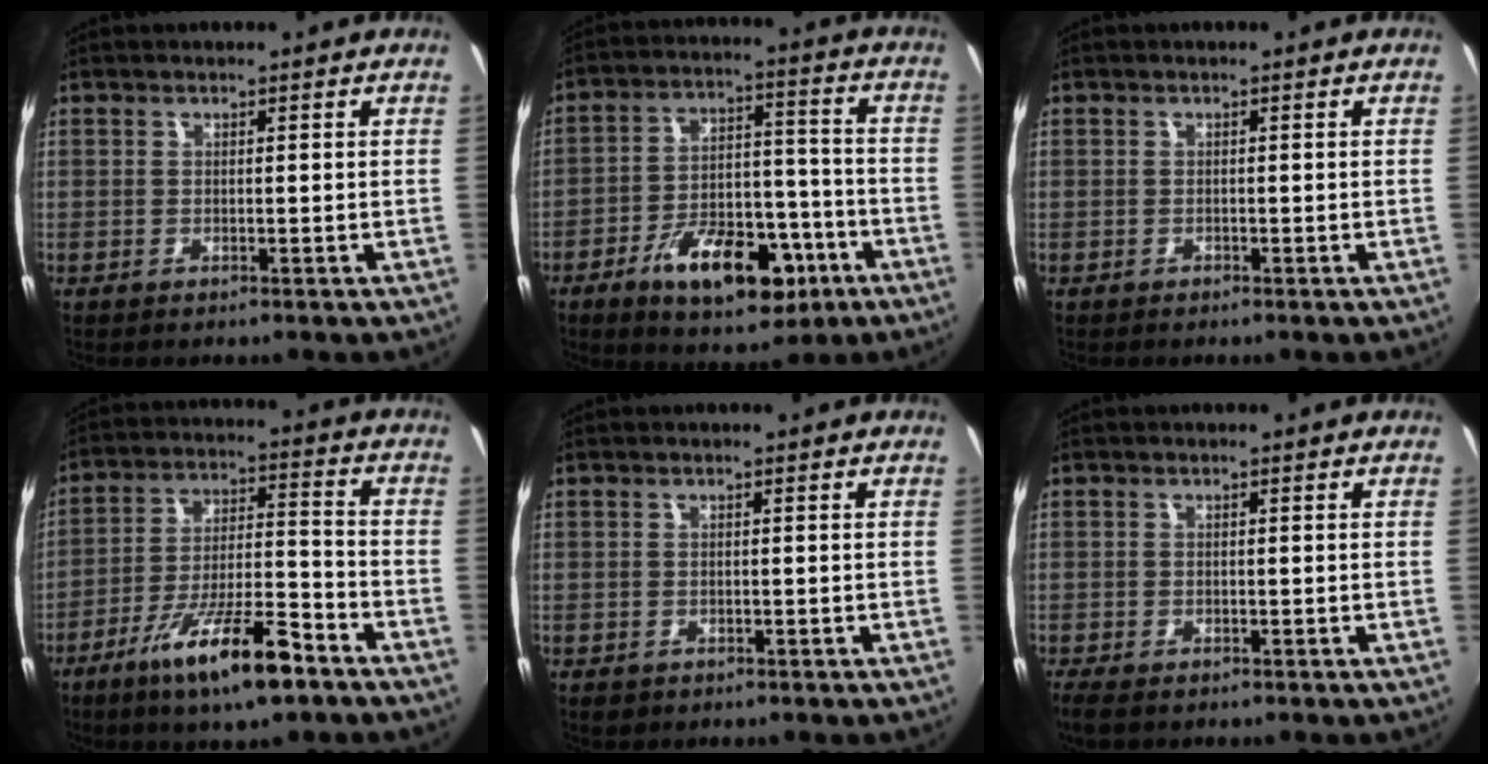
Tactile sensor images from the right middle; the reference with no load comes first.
{"total": 16.5, "force": [-8.8, 8.1, 11.4], "torque": [-0.199, 0.014, -0.128]}
{"total": 0.6, "force": [-0.5, 0.4, -0.1], "torque": [0.001, 0.000, -0.009]}
{"total": 15.4, "force": [-9.9, 2.7, 11.5], "torque": [-0.221, -0.024, -0.174]}
{"total": 1.7, "force": [-0.9, 1.3, 0.7], "torque": [-0.016, -0.005, -0.012]}
{"total": 4.0, "force": [-2.9, 1.6, 2.2], "torque": [-0.052, -0.017, -0.053]}